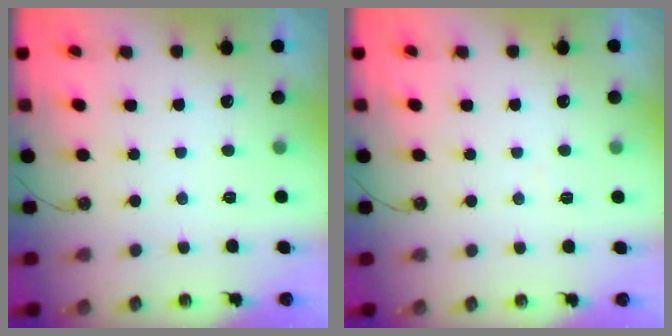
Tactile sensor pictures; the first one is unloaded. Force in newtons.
{"total": 3.1, "press": 3.0, "slide": 0.5}